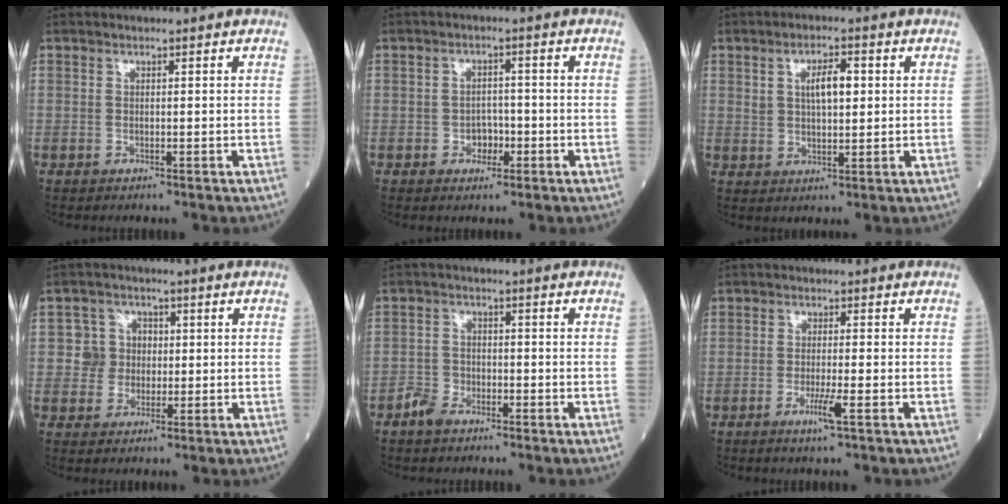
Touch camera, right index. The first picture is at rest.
{"total": 2.8, "force": [-1.1, 2.0, 1.6], "torque": [-0.016, 0.006, -0.017]}
{"total": 4.9, "force": [1.3, 1.8, 4.3], "torque": [-0.073, 0.005, 0.023]}
{"total": 4.3, "force": [0.2, 4.3, 0.6], "torque": [0.002, 0.013, 0.002]}
{"total": 3.1, "force": [-2.3, 1.6, 1.1], "torque": [-0.022, 0.005, -0.043]}
{"total": 3.0, "force": [-1.4, -0.4, 2.6], "torque": [-0.052, -0.007, -0.029]}